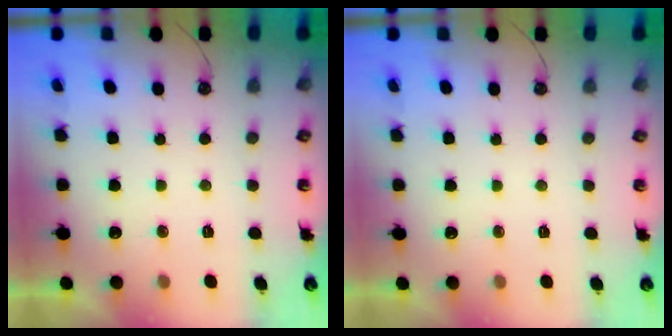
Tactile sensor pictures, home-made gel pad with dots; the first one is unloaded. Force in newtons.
{"total": 0.0}